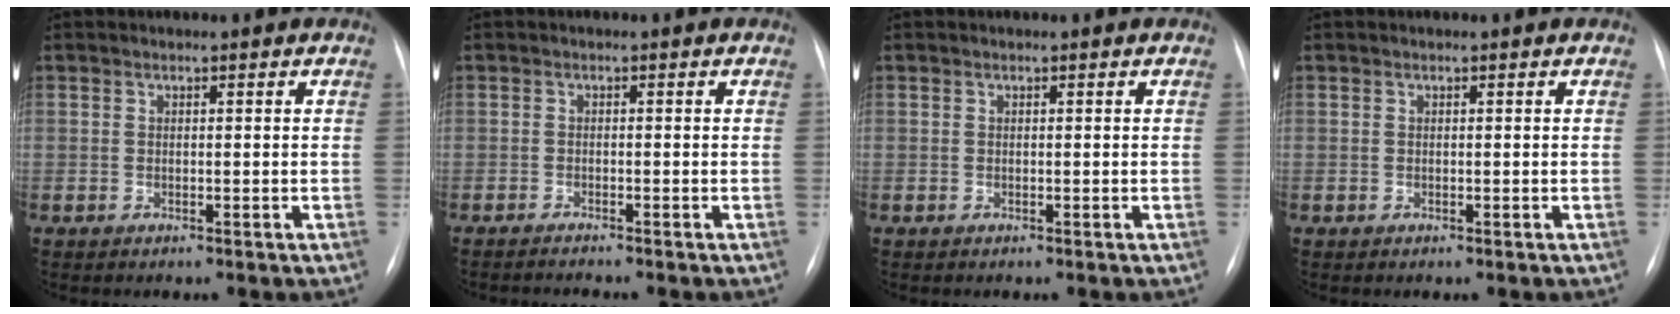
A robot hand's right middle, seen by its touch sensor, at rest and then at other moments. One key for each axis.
{"total": 2.5, "fx": -2.3, "fy": -0.3, "fz": 0.9, "tx": -0.010, "ty": -0.003, "tz": -0.033}
{"total": 0.0}
{"total": 0.0}